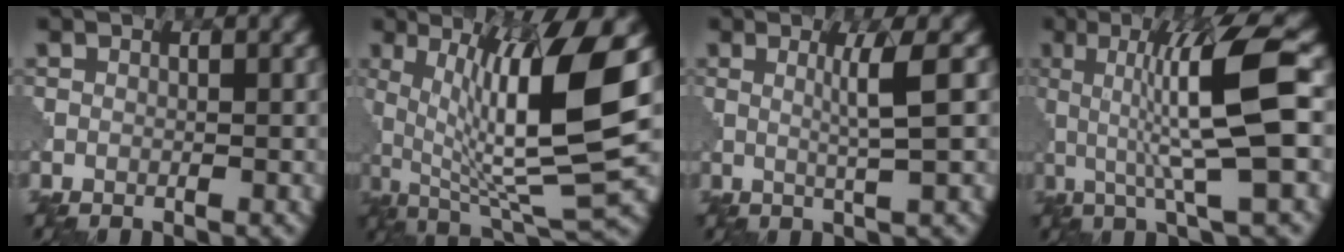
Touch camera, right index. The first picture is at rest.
{"total": 11.4, "force": [1.7, 2.4, 11.0], "torque": [-0.189, 0.001, 0.043]}
{"total": 2.5, "force": [0.3, -0.1, 2.5], "torque": [-0.048, 0.005, 0.009]}
{"total": 7.8, "force": [0.3, 0.8, 7.7], "torque": [-0.127, 0.003, 0.014]}